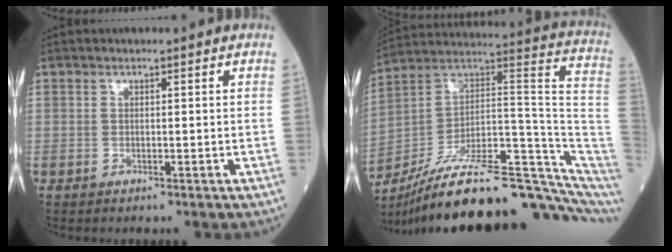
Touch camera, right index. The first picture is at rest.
{"total": 28.0, "force": [-20.4, 4.6, 18.6], "torque": [-0.211, 0.040, -0.313]}